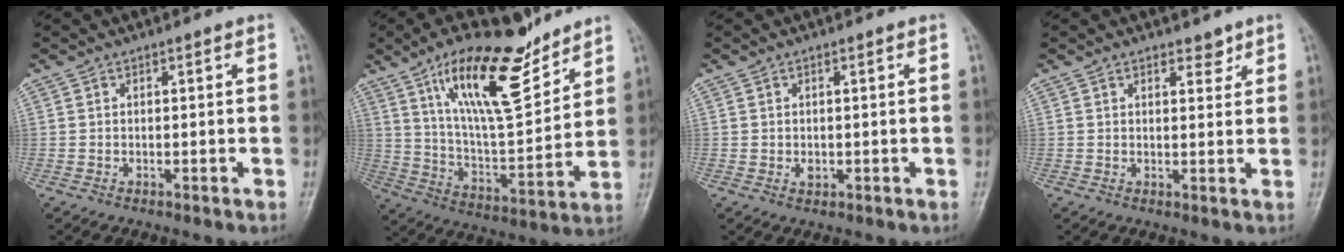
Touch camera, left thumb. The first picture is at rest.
{"total": 20.0, "force": [12.6, 6.6, 14.0], "torque": [-0.200, -0.066, 0.228]}
{"total": 1.5, "force": [0.0, 1.1, 1.0], "torque": [-0.009, -0.001, 0.002]}
{"total": 2.6, "force": [1.9, 1.3, 1.2], "torque": [-0.001, -0.011, 0.027]}